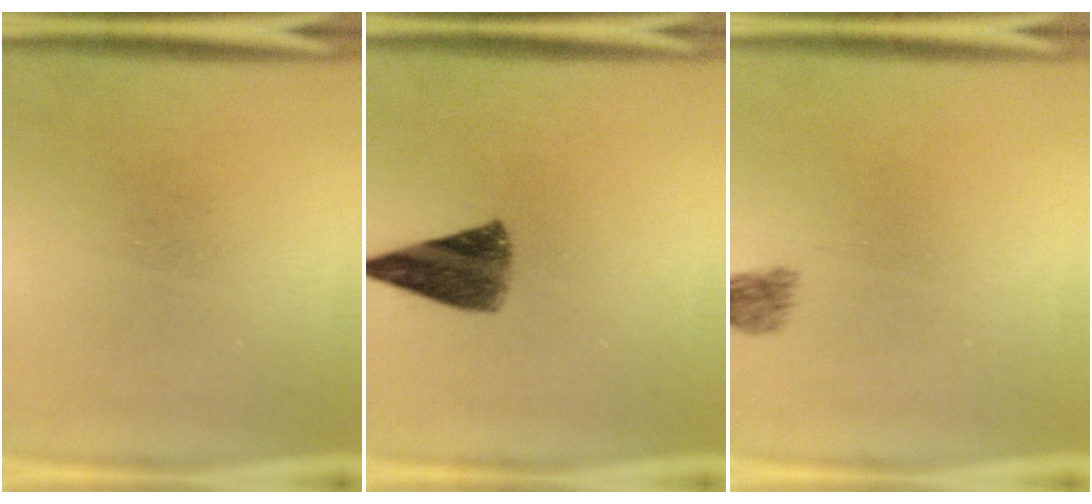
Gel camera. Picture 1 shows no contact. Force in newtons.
{"total": 7.6}
{"total": 2.1}